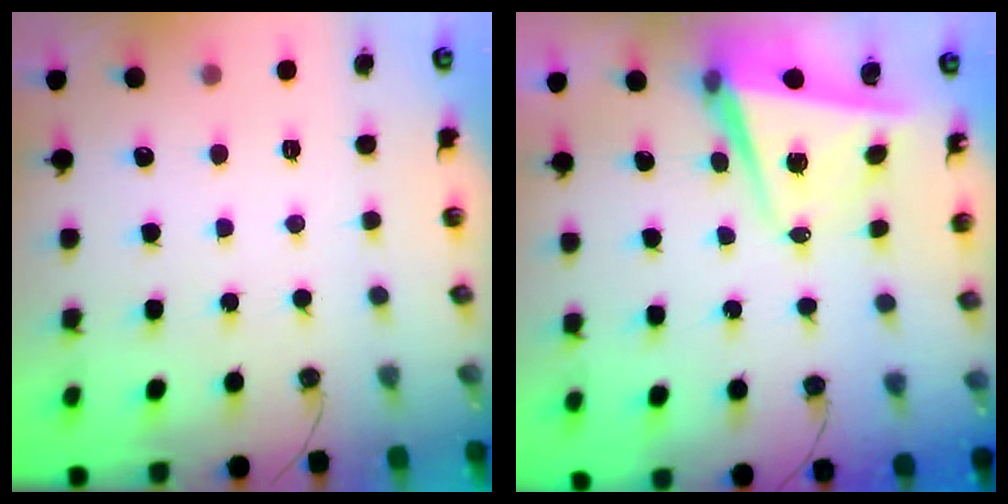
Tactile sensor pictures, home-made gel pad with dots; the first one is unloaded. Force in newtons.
{"total": 5.5, "press": 5.2, "slide": 1.8}